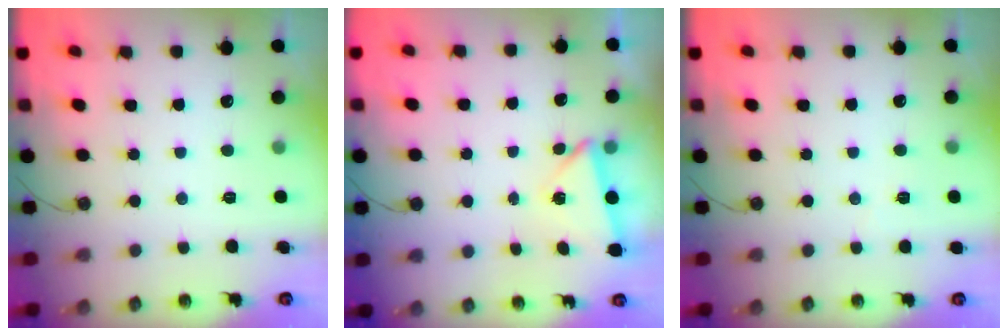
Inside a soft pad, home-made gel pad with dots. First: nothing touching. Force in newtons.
{"total": 2.7, "press": 0.8, "slide": 2.6}
{"total": 2.5, "press": 2.3, "slide": 0.9}